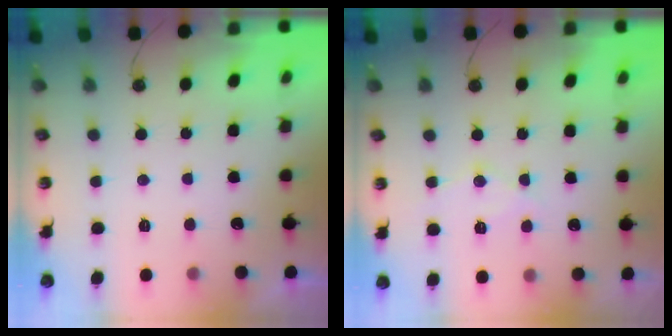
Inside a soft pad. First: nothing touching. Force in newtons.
{"total": 8.7, "press": 8.7, "slide": 0.7}